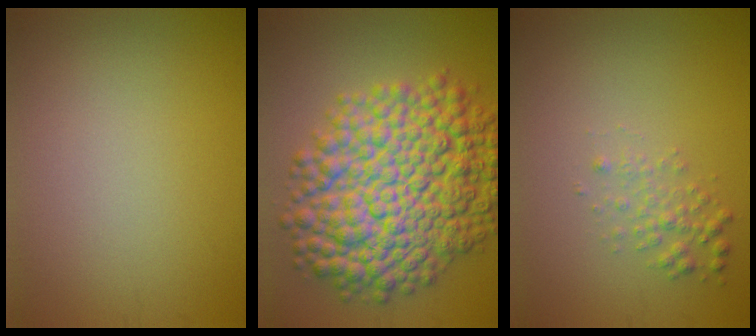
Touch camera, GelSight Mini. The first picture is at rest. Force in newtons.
{"total": 13.0, "press": 13.0, "slide": 0.2}
{"total": 1.7, "press": 1.7, "slide": 0.0}